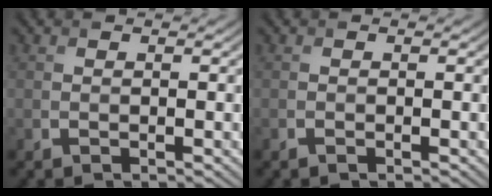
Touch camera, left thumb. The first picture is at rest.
{"total": 0.0}